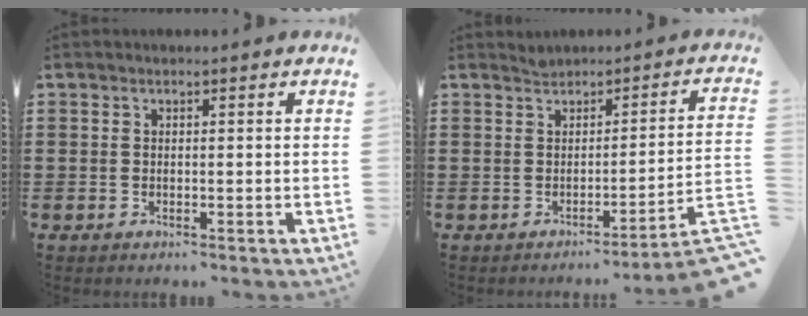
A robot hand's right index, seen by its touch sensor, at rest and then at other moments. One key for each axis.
{"total": 2.6, "fx": -1.2, "fy": -0.9, "fz": 2.1, "tx": -0.039, "ty": -0.016, "tz": -0.026}